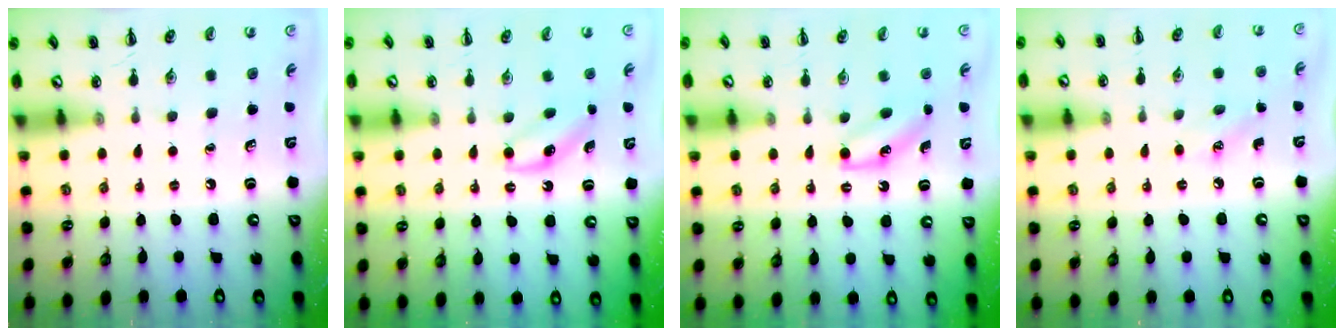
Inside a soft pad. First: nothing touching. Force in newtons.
{"total": 5.1, "press": 4.8, "slide": 1.4}
{"total": 4.8, "press": 4.6, "slide": 1.4}
{"total": 6.2, "press": 5.9, "slide": 1.7}